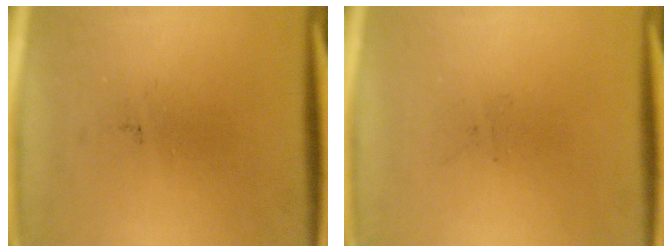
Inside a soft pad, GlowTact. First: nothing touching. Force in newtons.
{"total": 0.0}